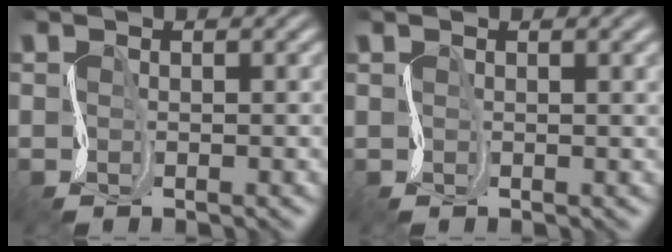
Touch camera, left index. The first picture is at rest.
{"total": 2.9, "force": [1.7, 1.0, 2.1], "torque": [-0.031, 0.009, 0.023]}